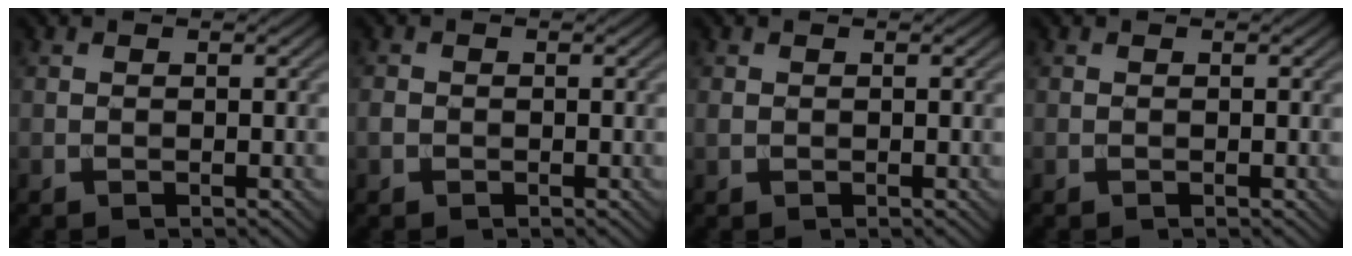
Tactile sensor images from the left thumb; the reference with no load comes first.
{"total": 1.1, "force": [-0.4, 1.0, 0.4], "torque": [-0.010, -0.003, -0.011]}
{"total": 0.7, "force": [0.1, 0.6, 0.4], "torque": [-0.011, -0.001, 0.003]}
{"total": 0.0}